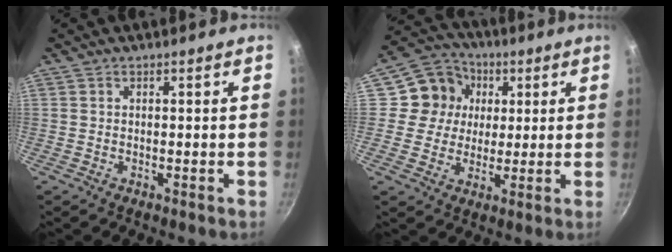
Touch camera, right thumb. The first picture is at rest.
{"total": 10.3, "force": [2.5, 9.4, 3.4], "torque": [-0.026, 0.007, 0.026]}